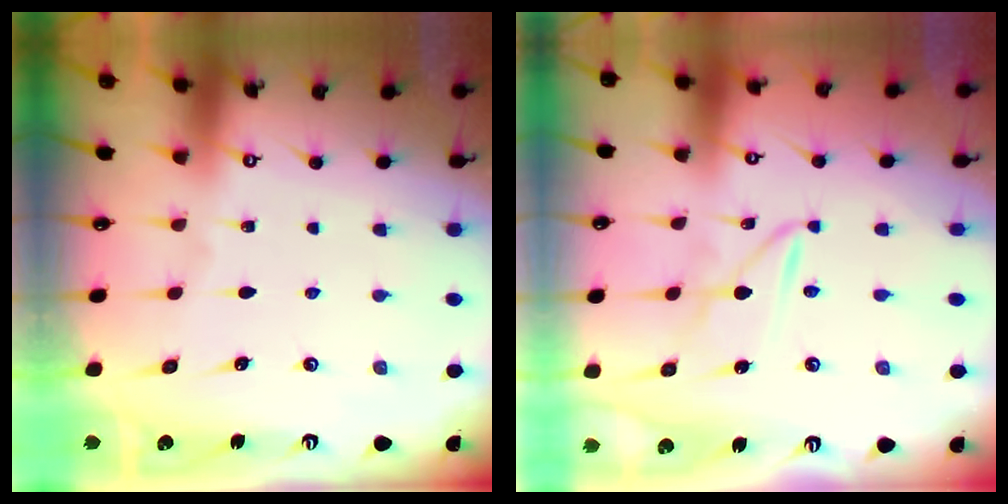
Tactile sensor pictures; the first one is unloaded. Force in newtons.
{"total": 2.9, "press": 2.9, "slide": 0.2}